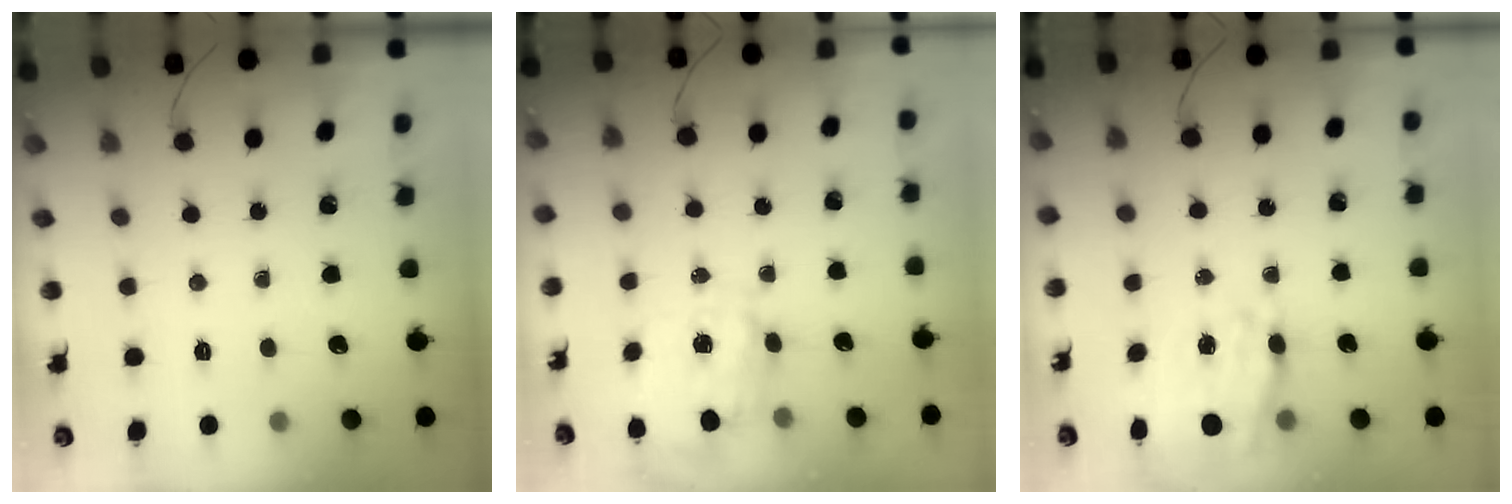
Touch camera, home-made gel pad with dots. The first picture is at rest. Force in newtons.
{"total": 3.6, "press": 3.5, "slide": 0.7}
{"total": 8.6, "press": 7.7, "slide": 3.8}